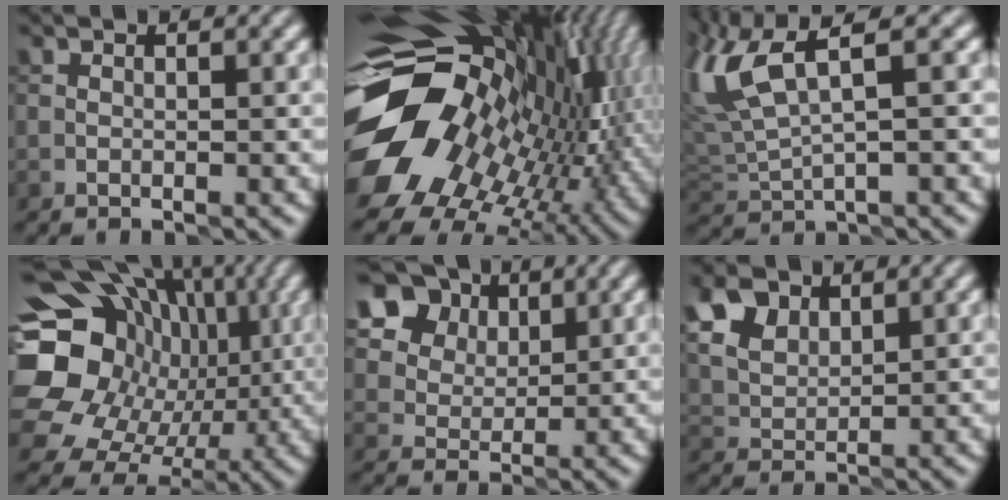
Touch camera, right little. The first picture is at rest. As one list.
[{"total": 18.7, "force": [0.0, 12.7, 13.7], "torque": [-0.263, -0.040, 0.014]}, {"total": 7.5, "force": [2.8, 2.6, 6.5], "torque": [-0.162, 0.018, 0.055]}, {"total": 21.0, "force": [2.8, 18.8, 8.9], "torque": [-0.201, 0.052, 0.024]}, {"total": 10.8, "force": [5.7, 7.6, 5.1], "torque": [-0.117, 0.024, 0.107]}, {"total": 6.9, "force": [3.7, 4.4, 3.9], "torque": [-0.130, 0.018, 0.075]}]